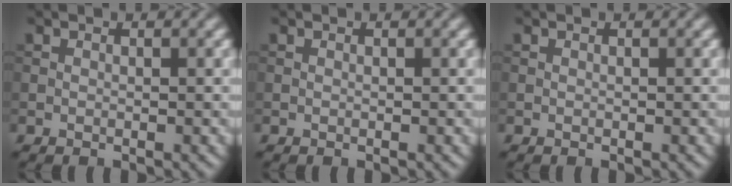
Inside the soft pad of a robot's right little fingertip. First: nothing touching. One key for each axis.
{"total": 0.0}
{"total": 0.0}